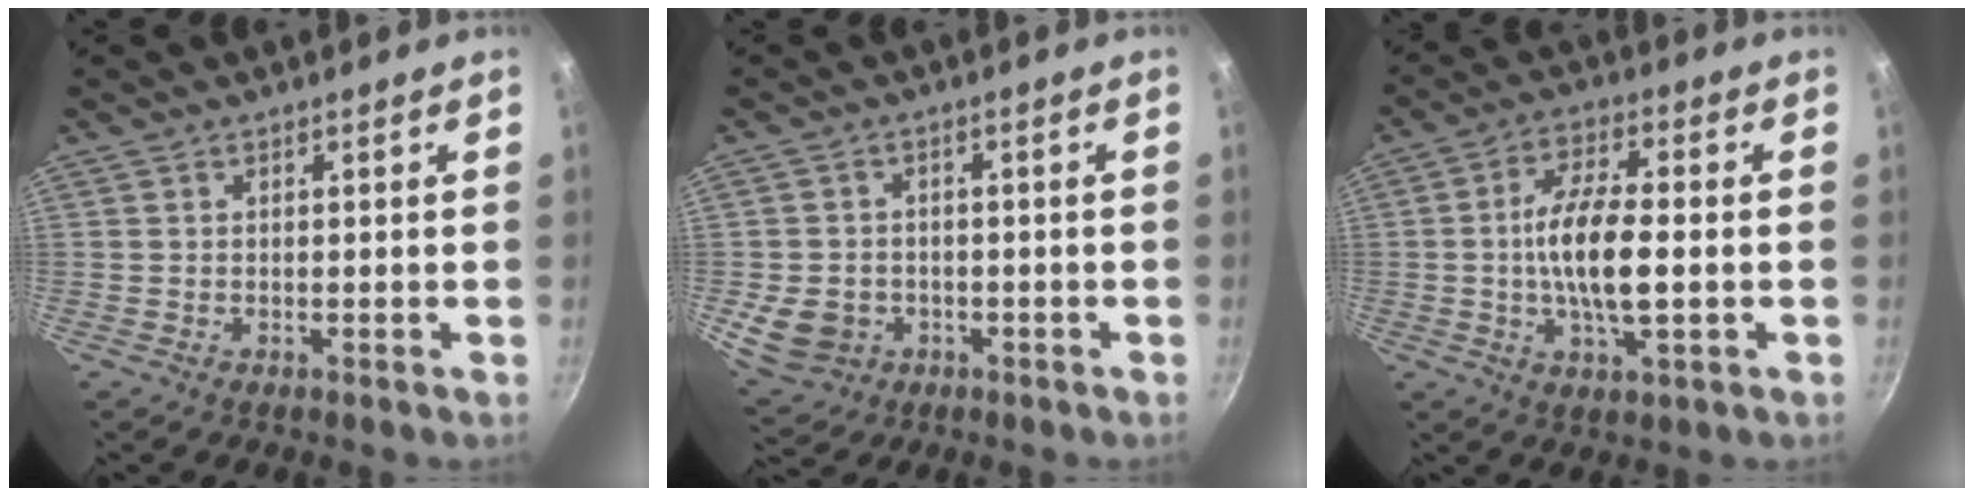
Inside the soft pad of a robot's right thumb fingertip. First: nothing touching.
{"total": 8.4, "force": [-2.1, 7.0, 4.1], "torque": [-0.064, 0.010, -0.022]}
{"total": 12.2, "force": [-1.1, 4.5, 11.3], "torque": [-0.209, 0.013, -0.025]}